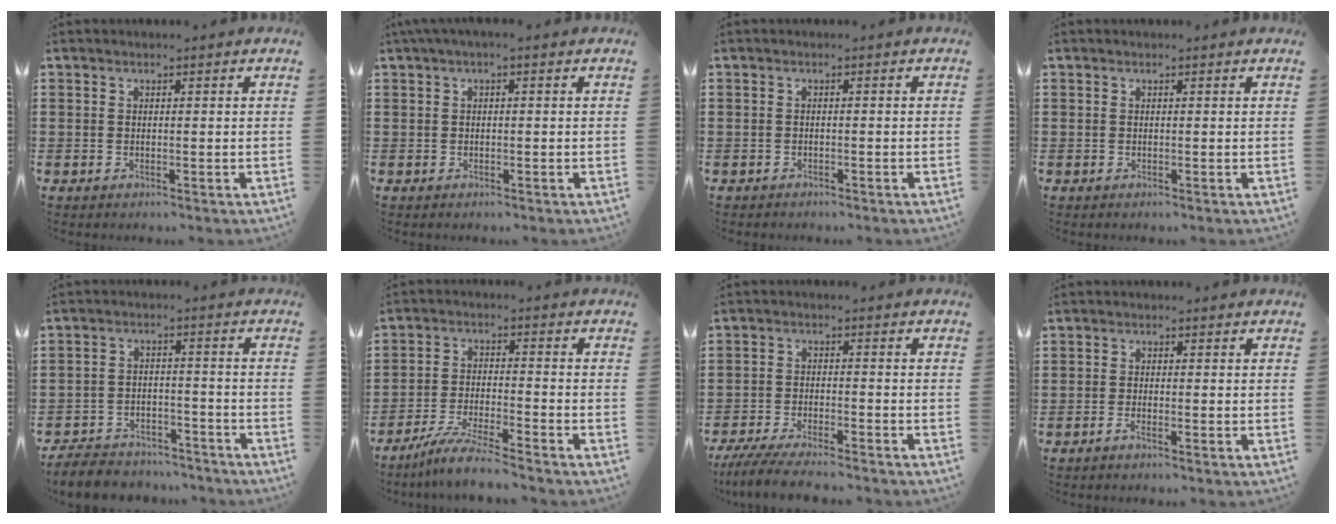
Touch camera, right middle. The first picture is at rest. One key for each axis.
{"total": 0.8, "fx": 0.0, "fy": 0.0, "fz": 0.7, "tx": -0.012, "ty": -0.003, "tz": 0.000}
{"total": 0.7, "fx": -0.7, "fy": 0.2, "fz": -0.1, "tx": -0.001, "ty": 0.001, "tz": -0.015}
{"total": 0.0}
{"total": 5.7, "fx": -5.5, "fy": 1.2, "fz": 0.7, "tx": -0.019, "ty": 0.009, "tz": -0.111}
{"total": 6.2, "fx": -5.6, "fy": -0.3, "fz": 2.8, "tx": -0.064, "ty": -0.016, "tz": -0.107}
{"total": 5.1, "fx": -4.7, "fy": 0.3, "fz": 2.0, "tx": -0.053, "ty": -0.013, "tz": -0.094}
{"total": 1.1, "fx": -0.8, "fy": 0.1, "fz": 0.7, "tx": -0.021, "ty": -0.006, "tz": -0.016}